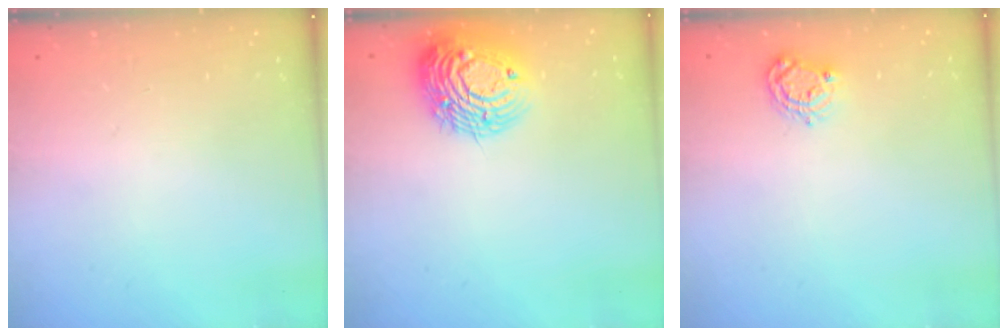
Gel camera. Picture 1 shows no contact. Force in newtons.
{"total": 13.8, "press": 13.7, "slide": 1.2}
{"total": 5.8, "press": 5.8, "slide": 0.4}